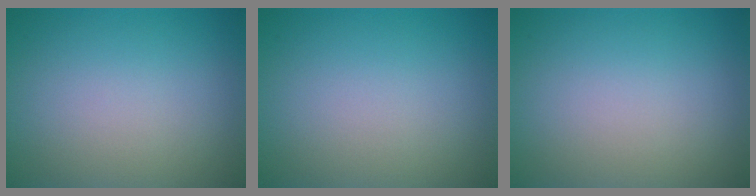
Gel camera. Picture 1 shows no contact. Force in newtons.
{"total": 0.0}
{"total": 0.0}